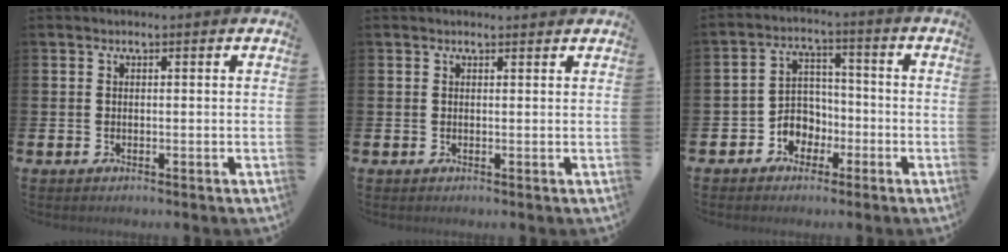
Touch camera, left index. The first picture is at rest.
{"total": 0.6, "force": [0.6, 0.1, 0.1], "torque": [0.007, -0.002, 0.008]}
{"total": 4.4, "force": [-1.8, 4.0, 0.9], "torque": [-0.030, 0.003, -0.041]}